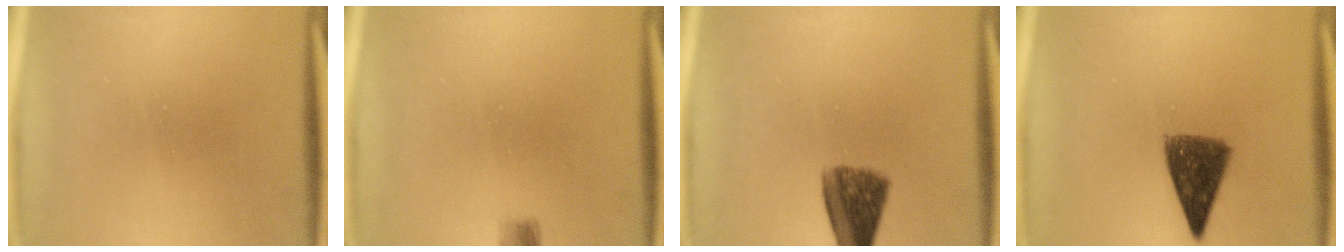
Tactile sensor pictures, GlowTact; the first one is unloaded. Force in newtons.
{"total": 1.6}
{"total": 7.3}
{"total": 8.4}